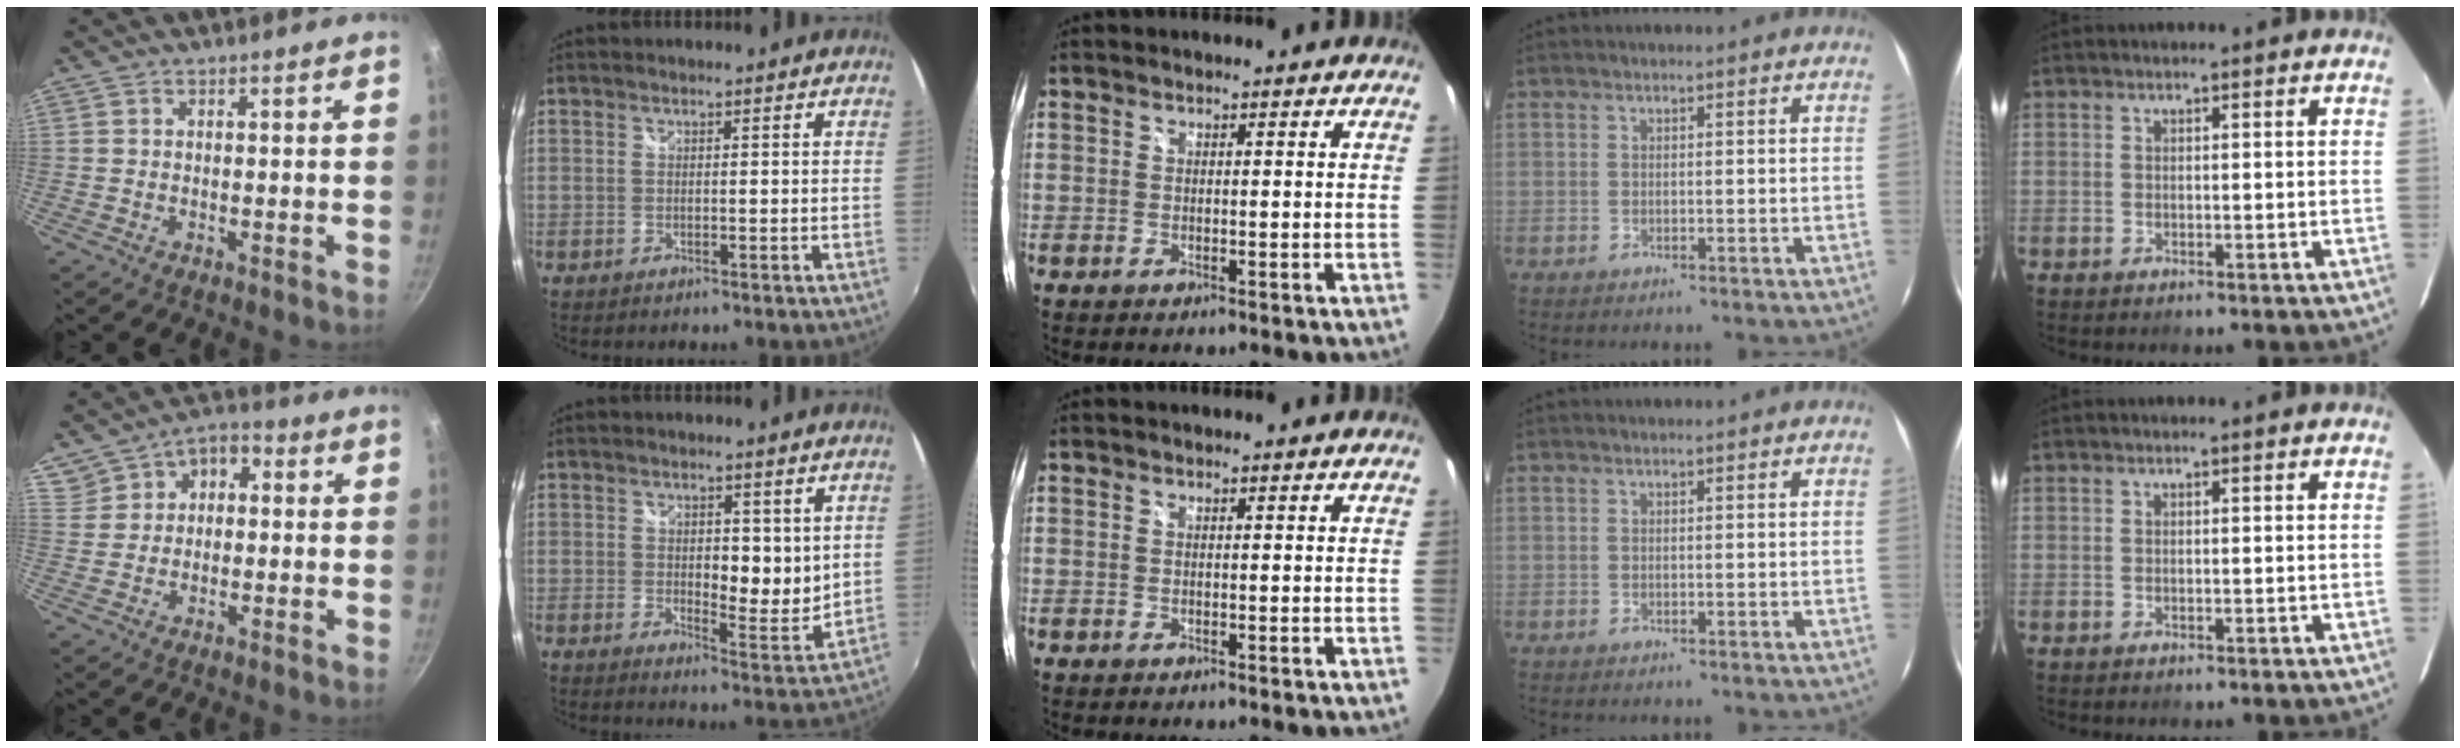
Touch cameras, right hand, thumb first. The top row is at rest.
{"thumb": {"total": 8.0, "force": [2.2, 6.4, 4.3], "torque": [-0.042, 0.017, 0.031]}, "index": {"total": 6.8, "force": [1.8, 3.6, 5.5], "torque": [-0.078, -0.014, 0.033]}}